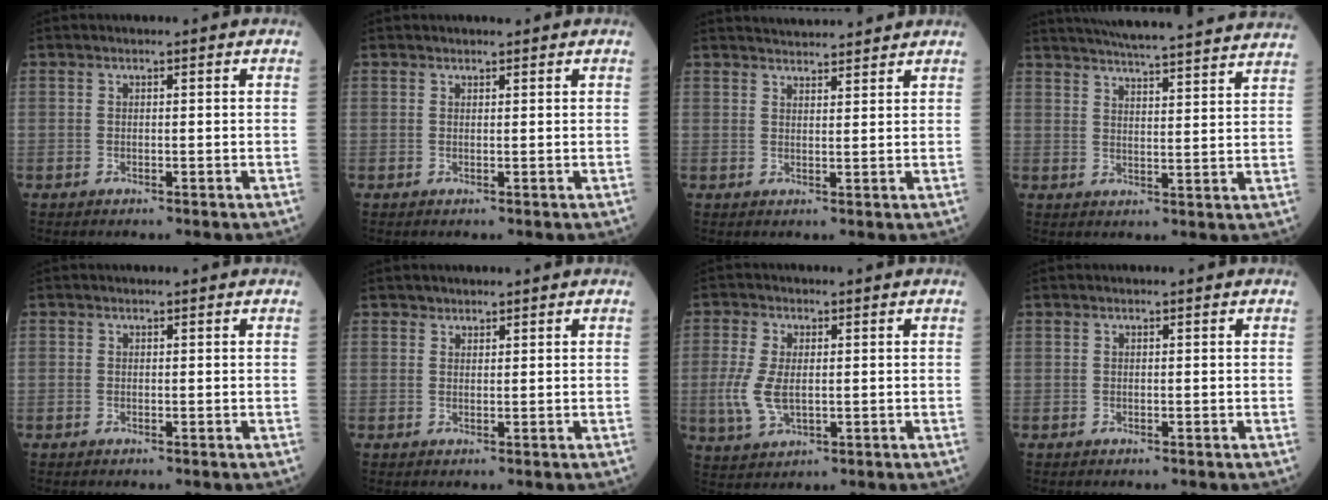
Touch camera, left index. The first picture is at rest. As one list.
[{"total": 1.0, "force": [0.9, 0.3, 0.3], "torque": [-0.012, 0.006, 0.015]}, {"total": 7.1, "force": [6.8, 0.9, 1.7], "torque": [-0.026, 0.024, 0.091]}, {"total": 25.0, "force": [23.2, 0.5, 9.2], "torque": [-0.145, -0.021, 0.292]}, {"total": 0.0}, {"total": 0.9, "force": [0.8, 0.4, -0.1], "torque": [0.001, 0.002, 0.012]}, {"total": 6.1, "force": [-0.5, 3.2, 5.2], "torque": [-0.134, -0.007, -0.006]}, {"total": 0.0}]